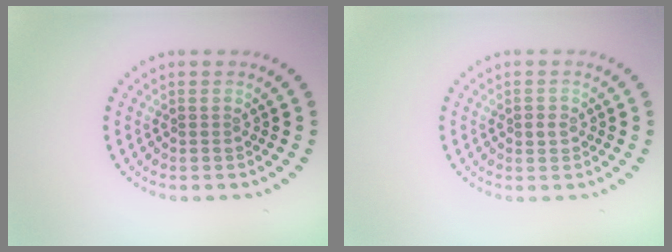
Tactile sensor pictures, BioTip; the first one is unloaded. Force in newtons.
{"total": 1.1, "press": 1.1, "slide": 0.3}